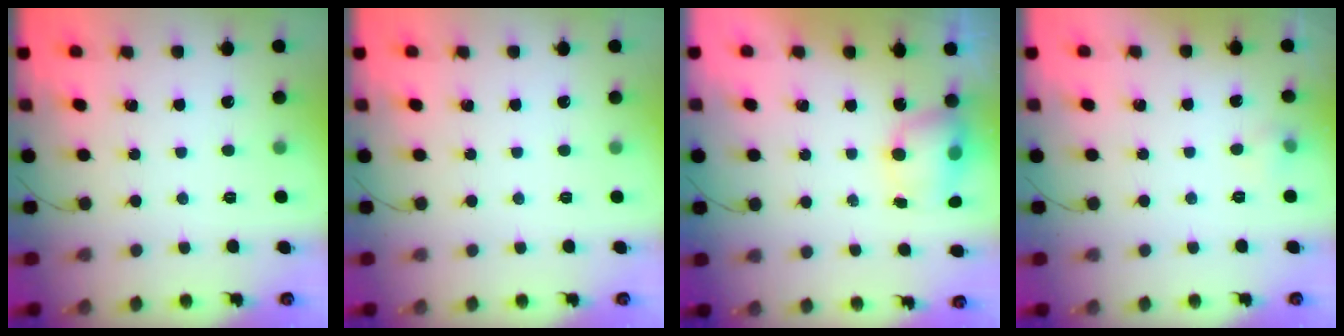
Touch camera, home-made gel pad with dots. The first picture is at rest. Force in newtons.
{"total": 0.0}
{"total": 6.6, "press": 6.6, "slide": 0.6}
{"total": 3.9, "press": 3.5, "slide": 1.6}